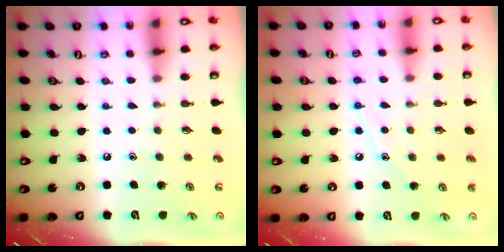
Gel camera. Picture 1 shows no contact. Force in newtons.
{"total": 7.6, "press": 7.6, "slide": 0.6}